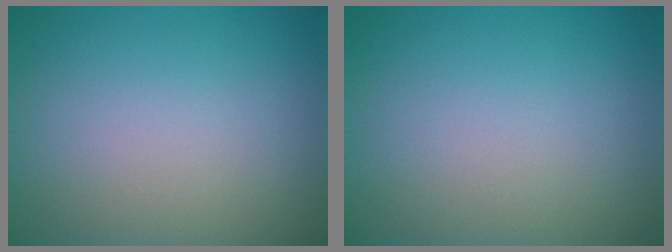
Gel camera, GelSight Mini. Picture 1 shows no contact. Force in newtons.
{"total": 0.0}